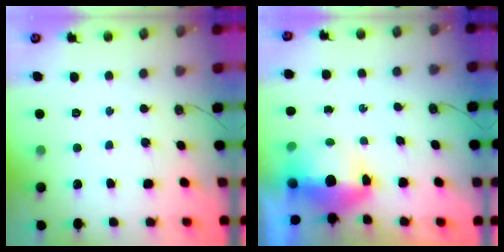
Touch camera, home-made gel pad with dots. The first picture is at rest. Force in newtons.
{"total": 7.5, "press": 7.4, "slide": 1.2}